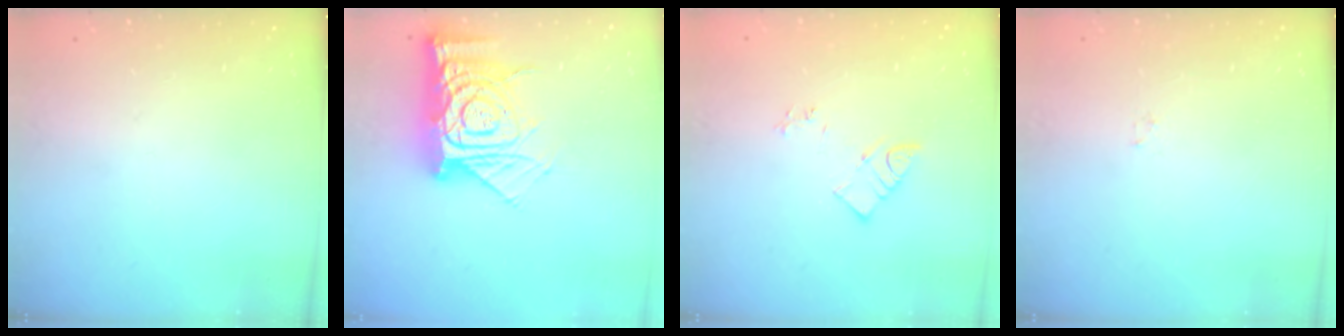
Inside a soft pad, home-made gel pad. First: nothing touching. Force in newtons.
{"total": 17.2, "press": 17.2, "slide": 1.7}
{"total": 6.0, "press": 6.0, "slide": 0.2}
{"total": 0.8, "press": 0.8, "slide": 0.2}